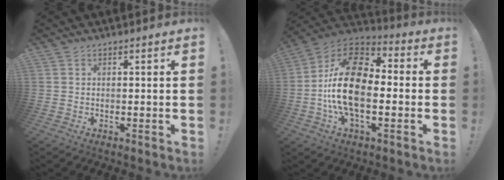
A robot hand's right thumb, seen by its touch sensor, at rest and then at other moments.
{"total": 21.4, "force": [-2.5, 12.3, 17.3], "torque": [-0.331, 0.025, -0.039]}